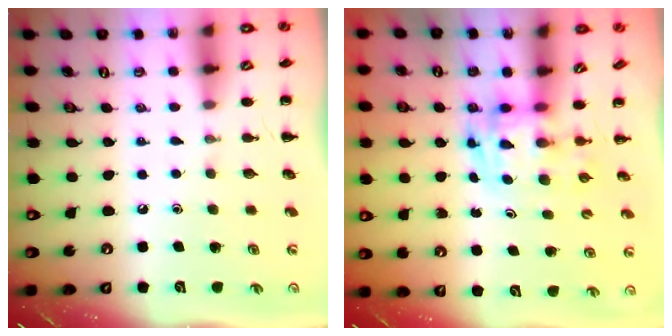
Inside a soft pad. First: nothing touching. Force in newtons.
{"total": 3.4, "press": 3.4, "slide": 0.6}